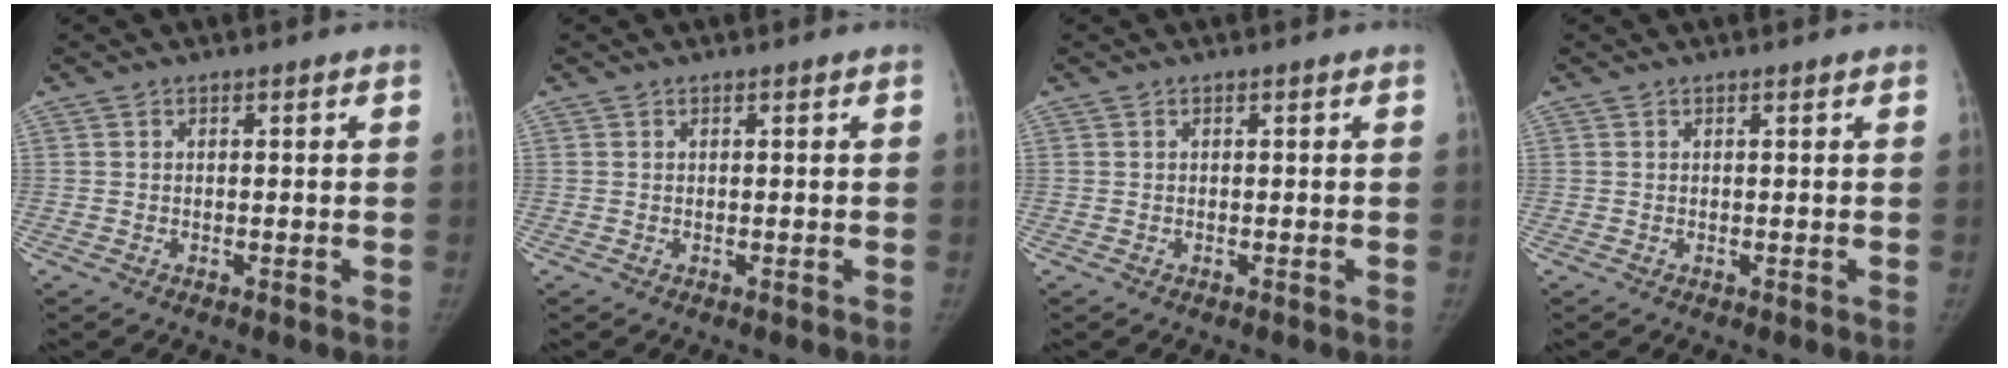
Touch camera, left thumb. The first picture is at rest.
{"total": 0.0}
{"total": 0.0}
{"total": 0.0}